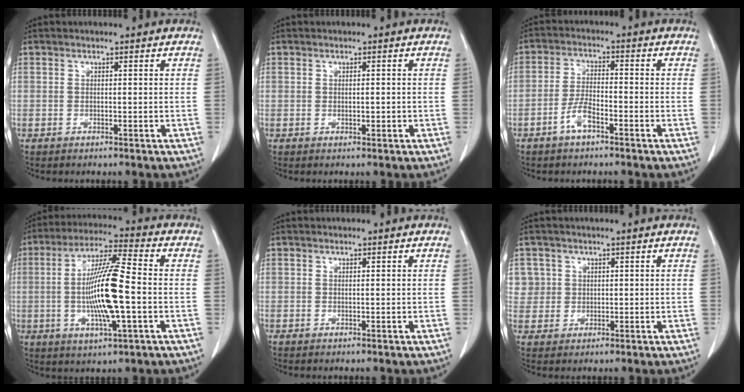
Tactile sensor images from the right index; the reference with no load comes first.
{"total": 0.8, "force": [-0.1, 0.3, 0.8], "torque": [-0.014, -0.001, -0.001]}
{"total": 4.3, "force": [-2.6, 1.1, 3.2], "torque": [-0.068, 0.005, -0.052]}
{"total": 13.6, "force": [-1.6, 1.2, 13.5], "torque": [-0.257, -0.003, -0.031]}
{"total": 0.0}
{"total": 4.0, "force": [1.4, 3.7, -0.2], "torque": [0.022, 0.007, 0.027]}